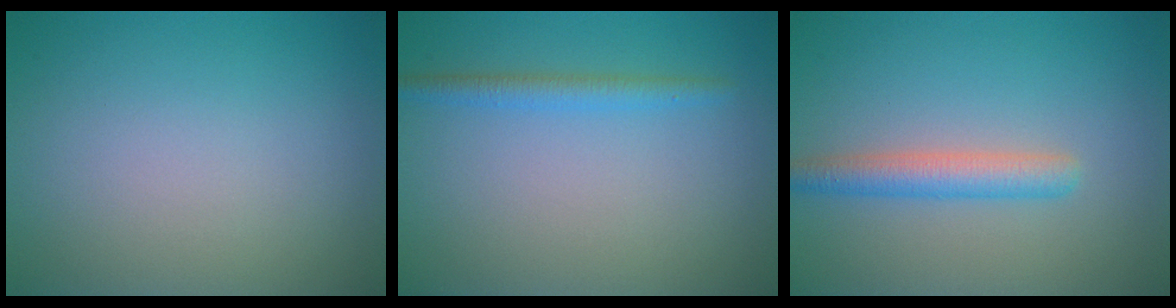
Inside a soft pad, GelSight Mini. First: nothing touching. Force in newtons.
{"total": 1.8, "press": 1.8, "slide": 0.0}
{"total": 3.0, "press": 3.0, "slide": 0.1}